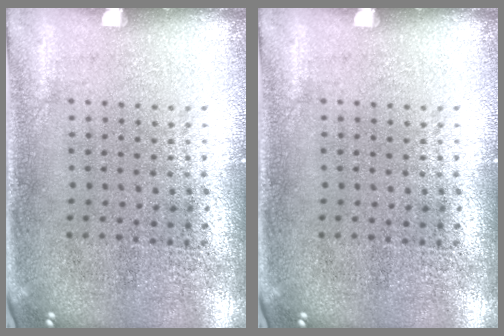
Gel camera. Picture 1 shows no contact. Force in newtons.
{"total": 0.0}